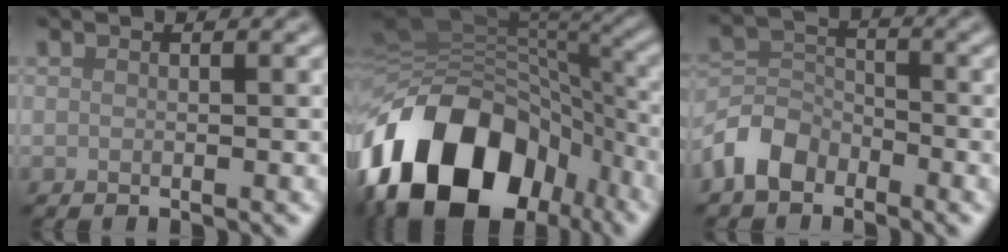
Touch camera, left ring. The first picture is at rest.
{"total": 17.3, "force": [-8.9, 11.3, 9.6], "torque": [-0.204, -0.018, -0.140]}
{"total": 4.0, "force": [-2.7, 2.6, 1.5], "torque": [-0.030, 0.005, -0.066]}